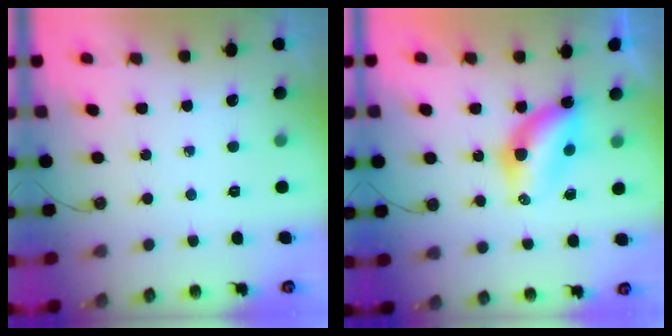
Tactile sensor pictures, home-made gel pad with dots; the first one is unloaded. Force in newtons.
{"total": 6.5, "press": 6.5, "slide": 0.2}